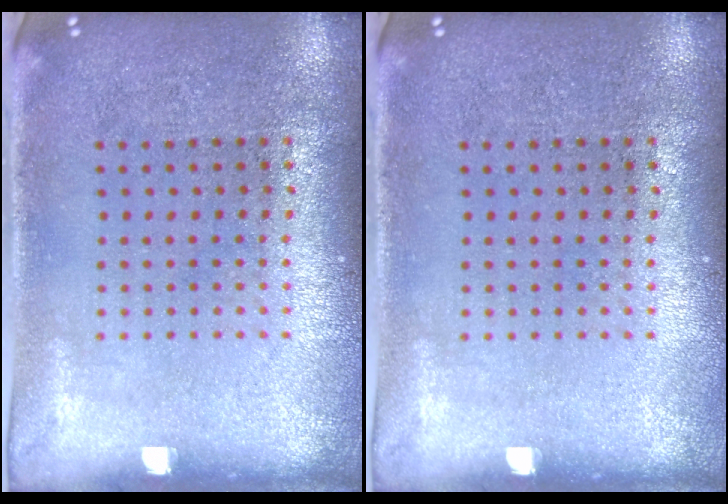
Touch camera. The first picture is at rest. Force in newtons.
{"total": 0.0}